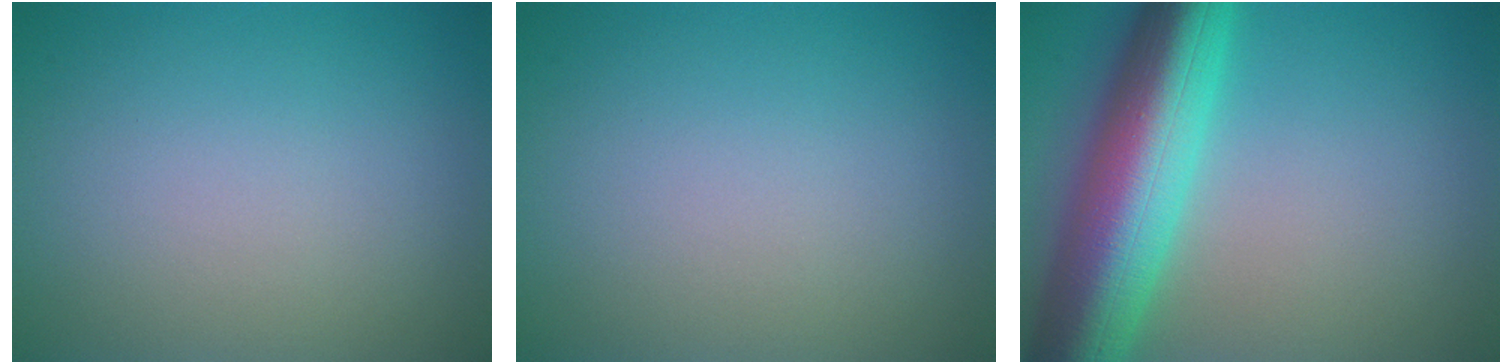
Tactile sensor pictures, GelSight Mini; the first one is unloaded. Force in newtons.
{"total": 0.0}
{"total": 11.7, "press": 11.7, "slide": 0.2}